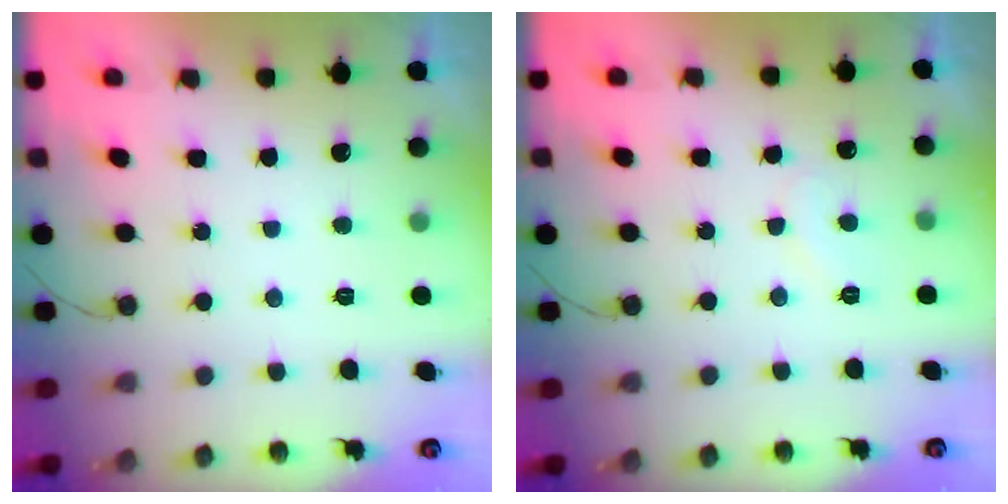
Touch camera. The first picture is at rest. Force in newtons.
{"total": 6.2, "press": 6.1, "slide": 0.6}